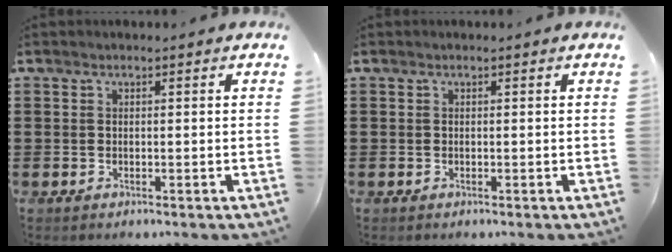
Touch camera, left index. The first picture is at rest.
{"total": 0.0}